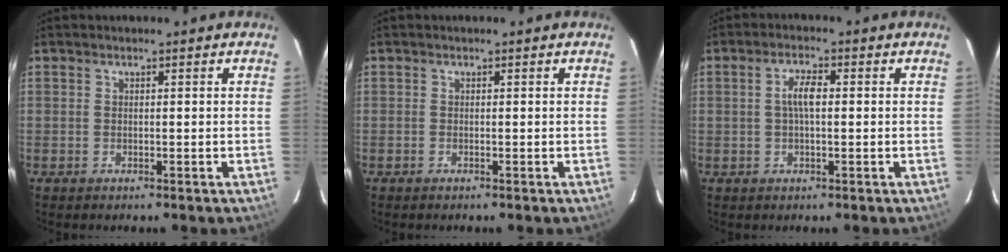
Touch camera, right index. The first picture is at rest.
{"total": 0.0}
{"total": 3.6, "force": [0.2, 1.2, 3.4], "torque": [-0.066, 0.007, 0.005]}